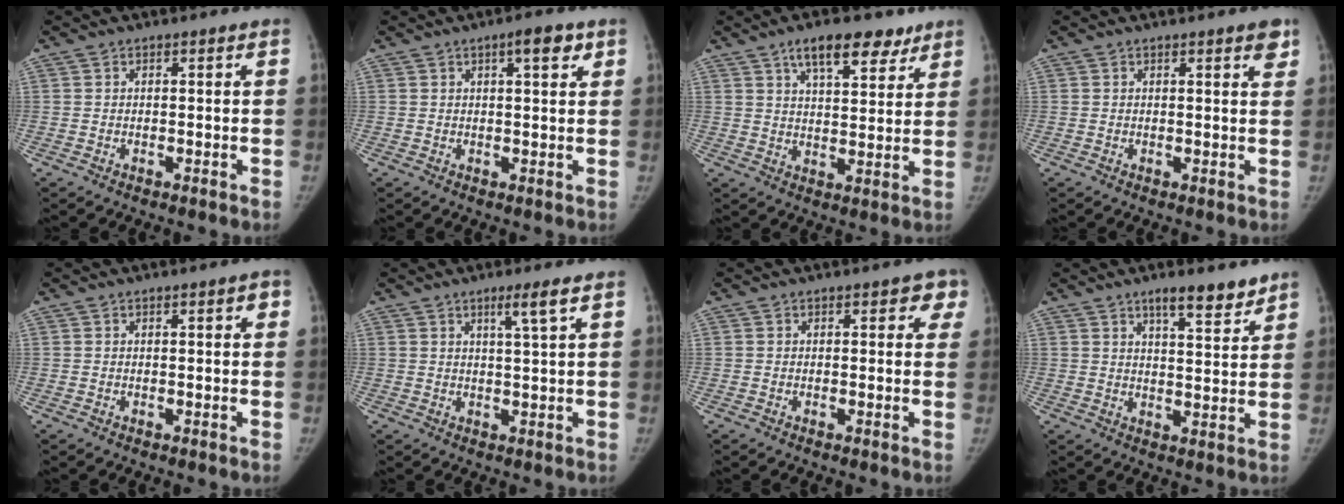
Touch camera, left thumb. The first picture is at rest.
{"total": 4.2, "force": [2.1, 1.2, 3.4], "torque": [-0.040, -0.005, 0.028]}
{"total": 10.6, "force": [6.8, 4.5, 6.7], "torque": [-0.075, -0.029, 0.107]}
{"total": 2.6, "force": [1.6, 0.6, 1.9], "torque": [-0.016, -0.007, 0.017]}
{"total": 1.3, "force": [0.5, 0.4, 1.2], "torque": [-0.006, 0.004, 0.004]}
{"total": 3.8, "force": [2.1, -0.4, 3.2], "torque": [-0.059, -0.014, 0.040]}
{"total": 3.7, "force": [1.8, 2.1, 2.5], "torque": [0.011, -0.001, 0.010]}
{"total": 7.4, "force": [5.6, 1.6, 4.6], "torque": [-0.054, -0.039, 0.085]}